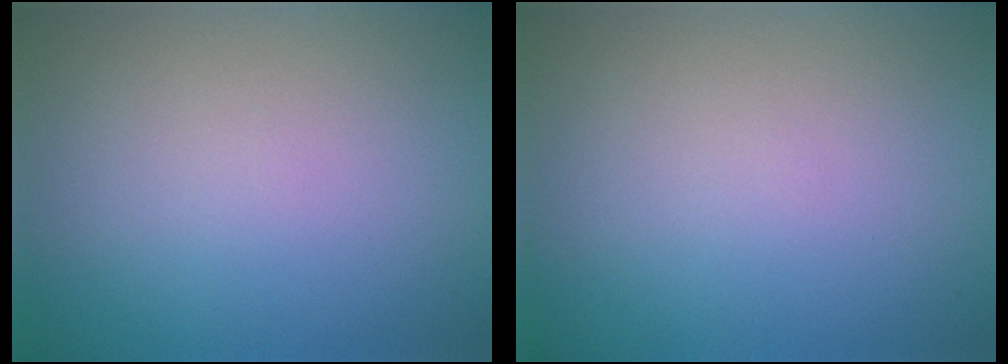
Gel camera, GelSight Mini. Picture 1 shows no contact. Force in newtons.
{"total": 0.0}